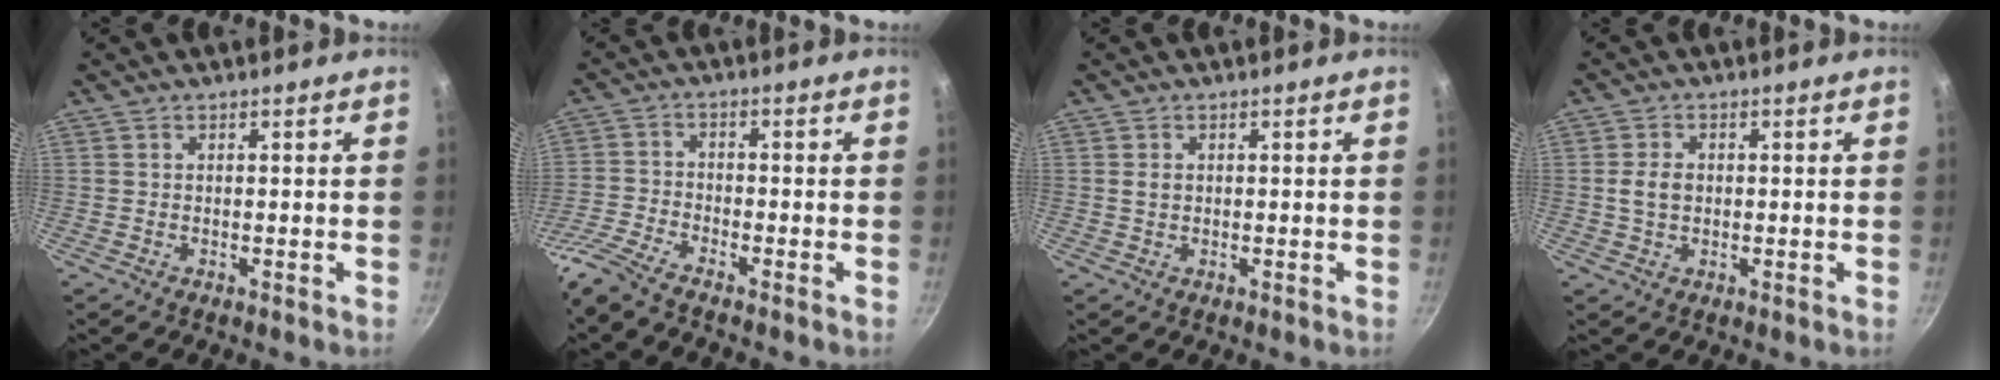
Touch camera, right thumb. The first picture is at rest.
{"total": 6.4, "force": [-5.4, 0.9, 3.4], "torque": [-0.085, 0.024, -0.122]}
{"total": 1.4, "force": [0.2, 1.1, 0.8], "torque": [-0.010, 0.000, 0.003]}
{"total": 3.7, "force": [0.1, 2.7, 2.5], "torque": [-0.039, 0.005, 0.000]}